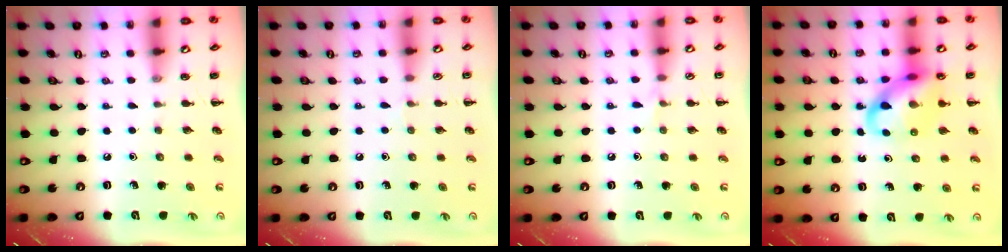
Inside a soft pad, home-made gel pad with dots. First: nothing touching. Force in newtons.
{"total": 2.9, "press": 2.8, "slide": 1.0}
{"total": 3.8, "press": 3.5, "slide": 1.4}
{"total": 13.2, "press": 12.9, "slide": 2.9}